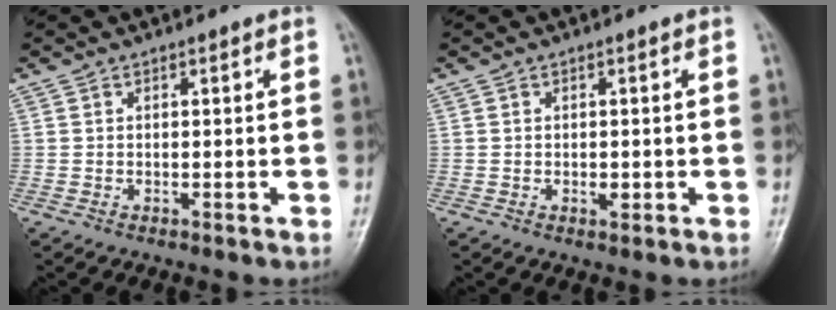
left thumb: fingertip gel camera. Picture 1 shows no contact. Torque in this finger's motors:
{"motor_torque": [-0.14, 0.18, 0.18, 0.12, 0.00]}